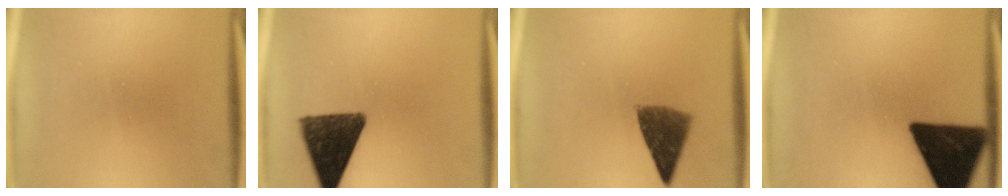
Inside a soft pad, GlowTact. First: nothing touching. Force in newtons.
{"total": 13.3}
{"total": 7.2}
{"total": 15.9}